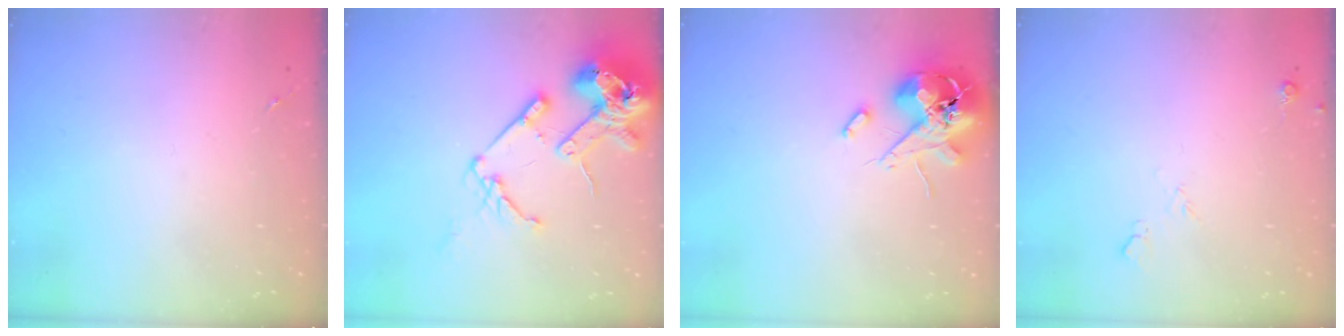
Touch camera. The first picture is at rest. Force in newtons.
{"total": 17.6, "press": 17.4, "slide": 2.3}
{"total": 13.0, "press": 12.8, "slide": 2.1}
{"total": 4.6, "press": 4.5, "slide": 0.8}